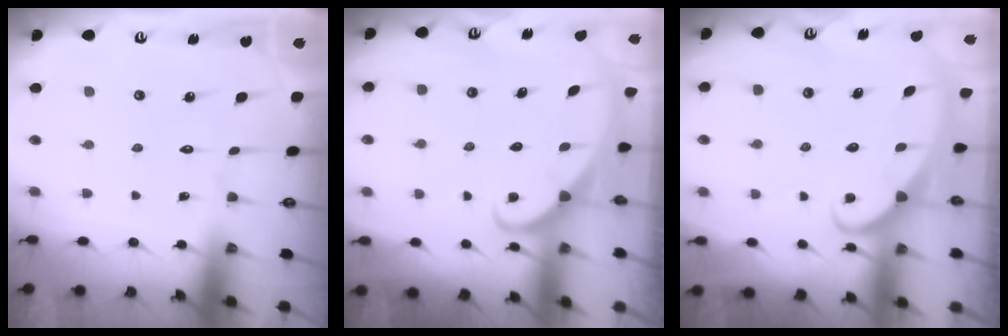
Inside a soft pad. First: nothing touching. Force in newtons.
{"total": 1.7, "press": 1.7, "slide": 0.1}
{"total": 2.4, "press": 2.4, "slide": 0.4}